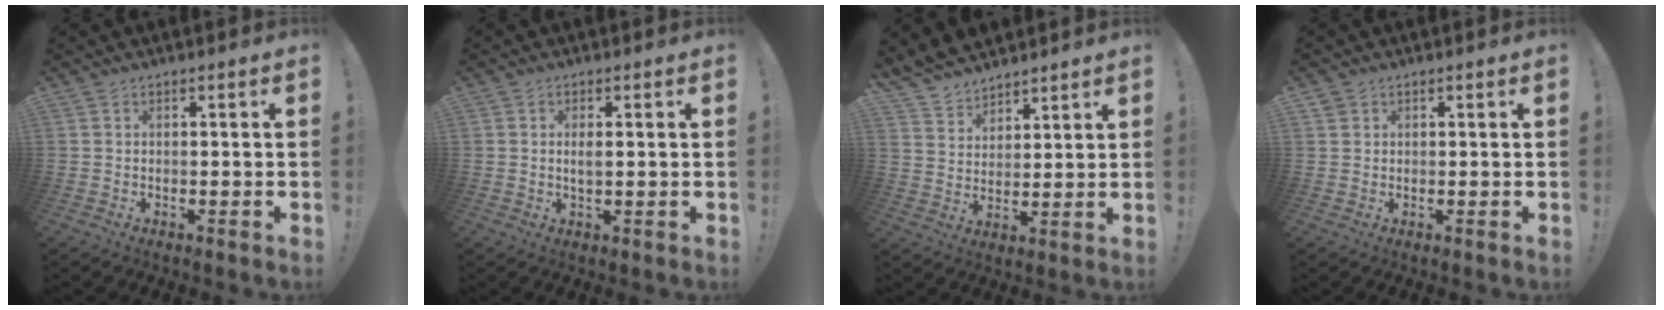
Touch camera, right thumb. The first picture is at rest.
{"total": 2.0, "force": [0.3, 0.7, 1.9], "torque": [-0.031, -0.001, 0.003]}
{"total": 8.1, "force": [7.0, 3.9, 0.7], "torque": [-0.026, -0.058, 0.139]}
{"total": 1.3, "force": [0.9, 0.9, 0.2], "torque": [-0.004, -0.002, 0.018]}